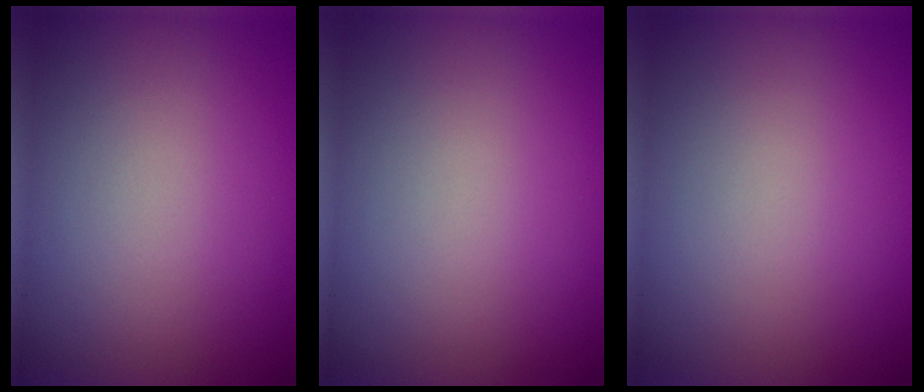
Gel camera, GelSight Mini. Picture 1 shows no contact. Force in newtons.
{"total": 0.0}
{"total": 0.0}